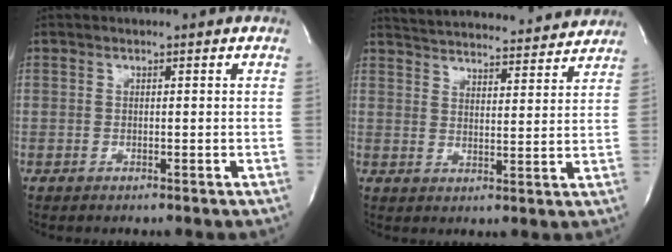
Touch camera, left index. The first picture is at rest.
{"total": 20.5, "force": [19.5, 3.2, 5.2], "torque": [-0.090, -0.006, 0.259]}